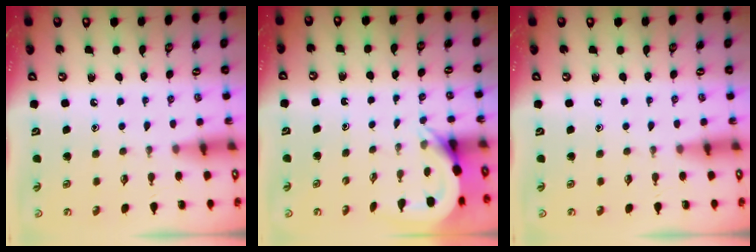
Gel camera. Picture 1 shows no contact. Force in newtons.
{"total": 5.4, "press": 5.4, "slide": 0.4}
{"total": 0.0}